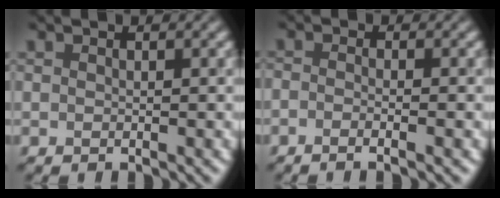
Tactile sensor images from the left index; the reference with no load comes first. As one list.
[{"total": 2.0, "force": [-1.3, 0.5, 1.4], "torque": [-0.011, 0.004, -0.020]}]